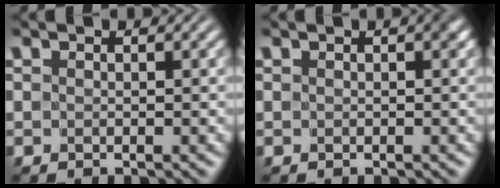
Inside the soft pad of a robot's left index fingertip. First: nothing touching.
{"total": 0.7, "force": [0.2, 0.3, 0.6], "torque": [-0.006, 0.002, 0.002]}